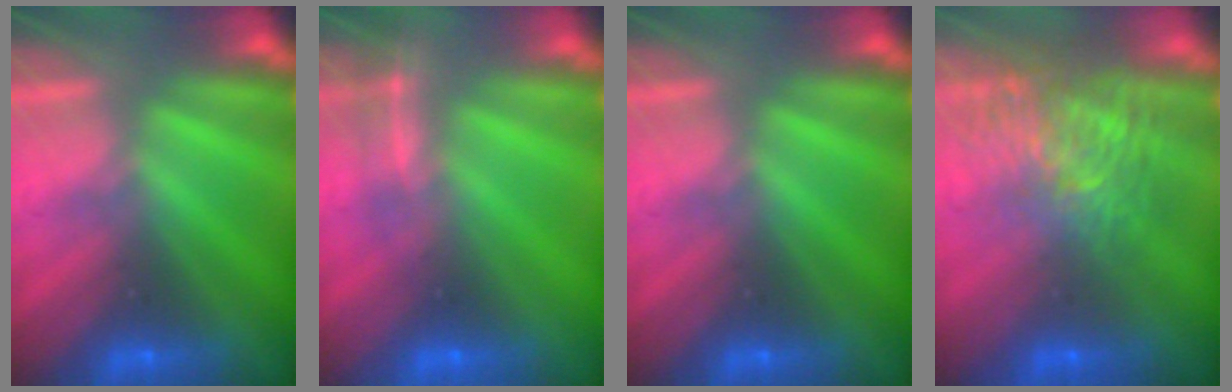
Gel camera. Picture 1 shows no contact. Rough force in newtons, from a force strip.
{"total": 1.9}
{"total": 0.0}
{"total": 7.7}